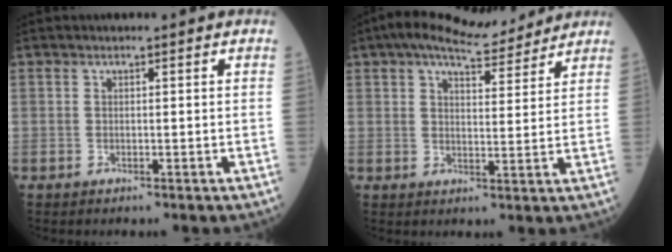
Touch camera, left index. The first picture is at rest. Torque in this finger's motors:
{"motor_torque": [1.06, -1.08, 0.23, 0.08]}